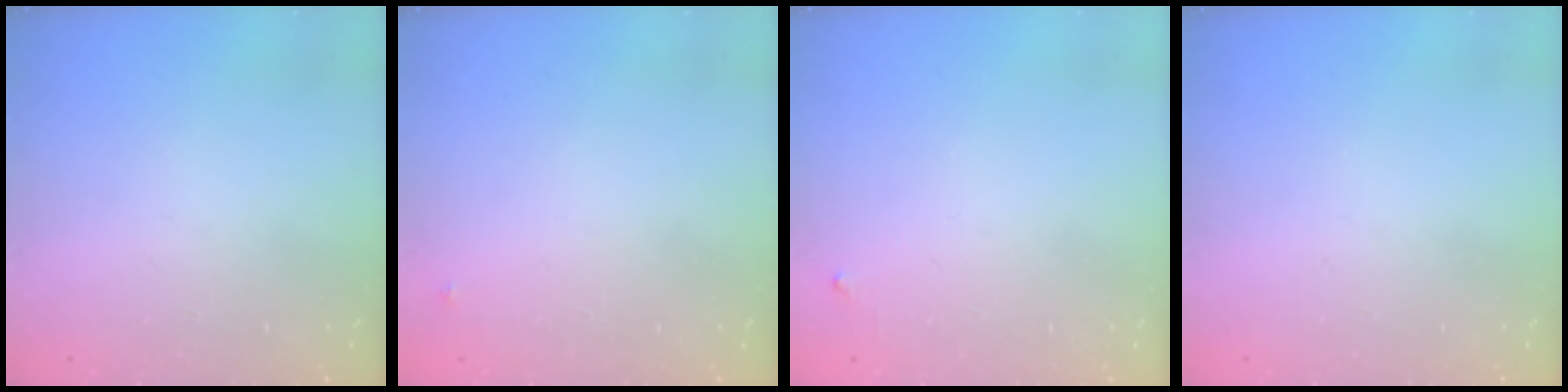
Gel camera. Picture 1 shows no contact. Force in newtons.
{"total": 3.1, "press": 3.1, "slide": 0.3}
{"total": 3.6, "press": 3.6, "slide": 0.4}
{"total": 0.0}